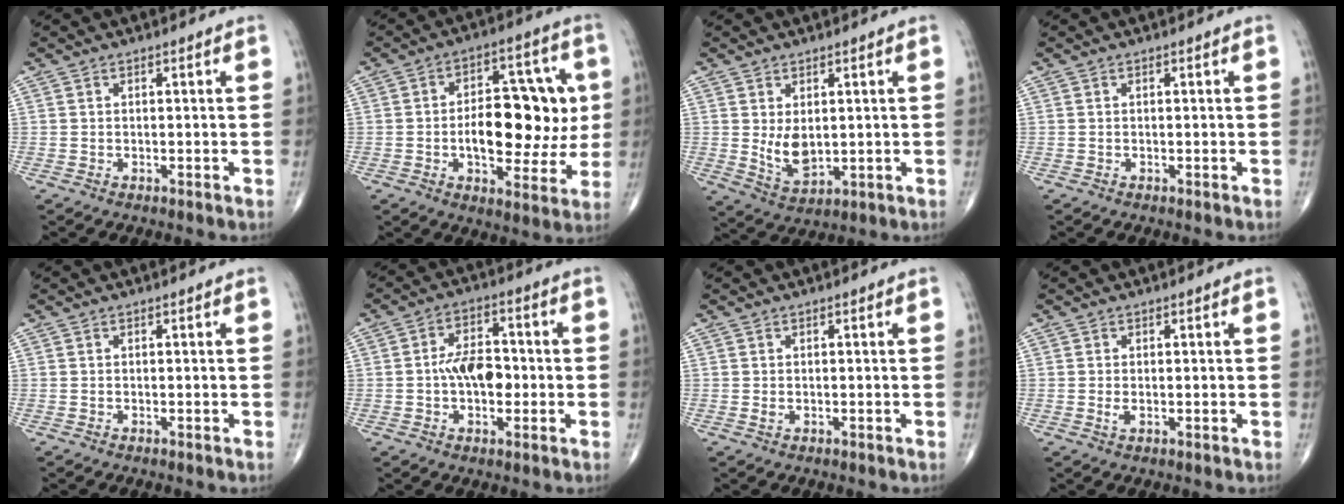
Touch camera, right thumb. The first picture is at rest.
{"total": 18.1, "force": [0.0, 9.5, 15.4], "torque": [-0.181, 0.020, 0.005]}
{"total": 5.9, "force": [0.8, 3.5, 4.7], "torque": [-0.072, -0.017, 0.030]}
{"total": 0.0}
{"total": 0.0}
{"total": 8.7, "force": [-0.8, 5.2, 6.9], "torque": [-0.095, 0.022, -0.018]}
{"total": 0.7, "force": [0.0, 0.5, 0.5], "torque": [-0.011, 0.002, 0.002]}
{"total": 1.3, "force": [0.0, 0.7, 1.1], "torque": [-0.023, -0.005, -0.002]}